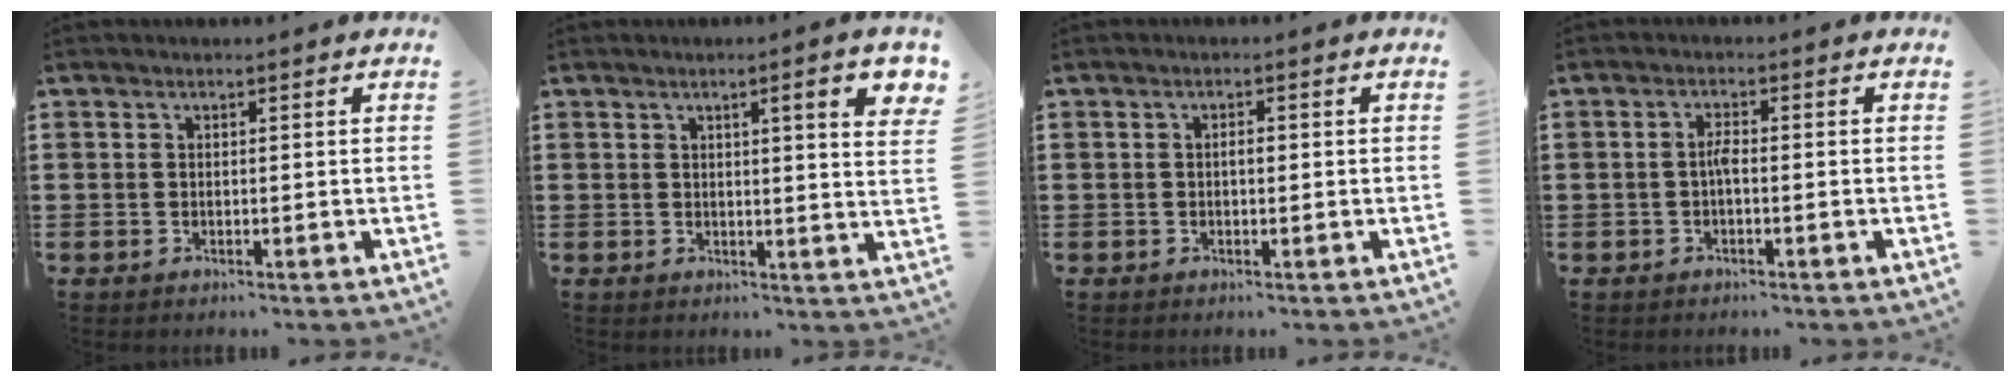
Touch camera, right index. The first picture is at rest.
{"total": 5.9, "force": [2.4, 0.5, 5.3], "torque": [-0.079, -0.007, 0.034]}
{"total": 1.2, "force": [-0.1, 0.4, 1.2], "torque": [-0.022, 0.001, -0.002]}
{"total": 1.9, "force": [-0.5, 0.5, 1.8], "torque": [-0.044, 0.000, -0.012]}